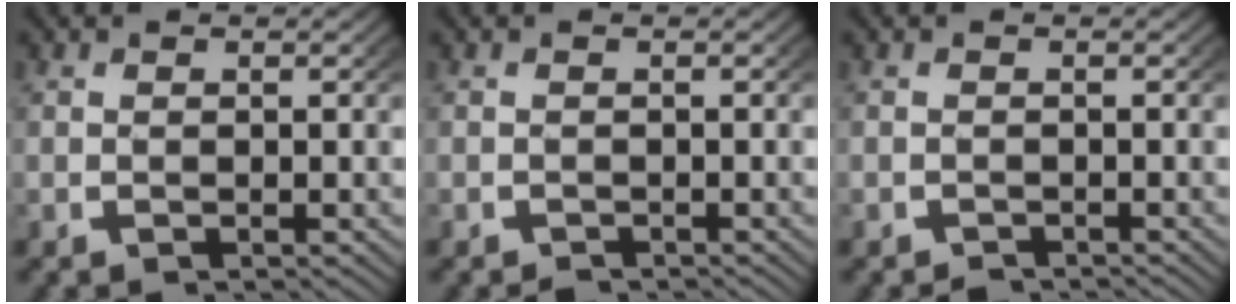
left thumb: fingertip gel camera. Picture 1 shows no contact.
{"total": 1.0, "force": [-0.9, 0.2, 0.1], "torque": [0.002, -0.007, -0.015]}
{"total": 1.3, "force": [-1.2, 0.2, 0.1], "torque": [0.001, -0.009, -0.019]}